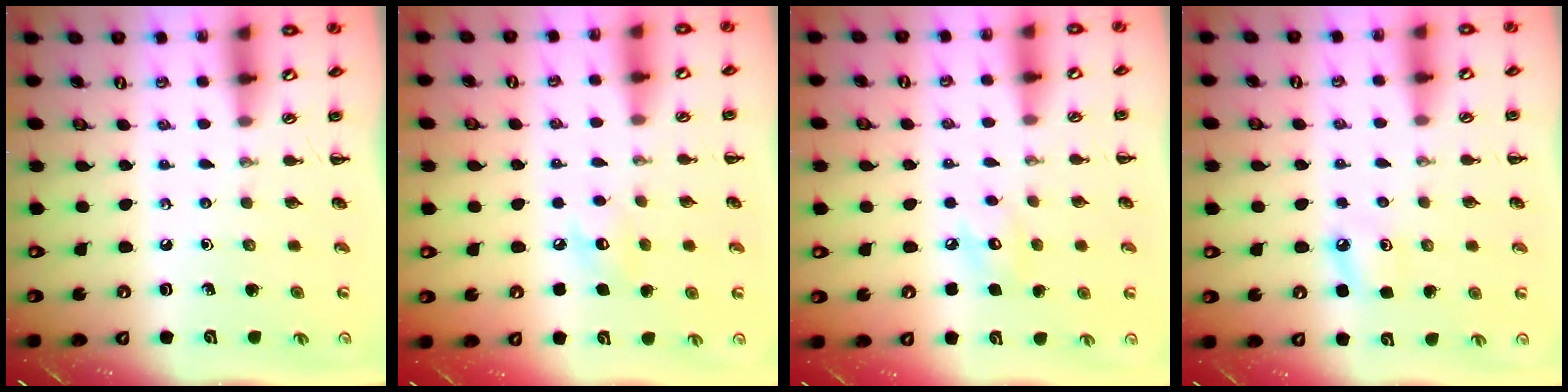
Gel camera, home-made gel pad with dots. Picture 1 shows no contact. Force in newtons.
{"total": 5.9, "press": 5.8, "slide": 1.3}
{"total": 6.2, "press": 6.1, "slide": 1.1}
{"total": 5.8, "press": 5.5, "slide": 1.8}